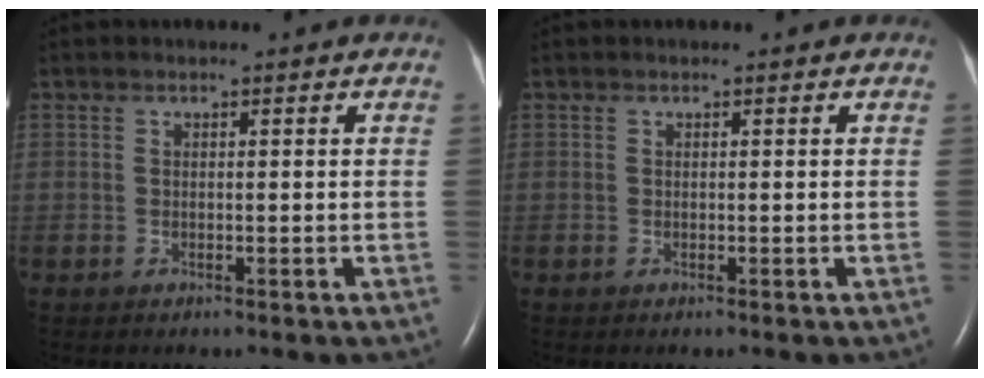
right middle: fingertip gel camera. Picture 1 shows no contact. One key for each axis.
{"total": 0.0}